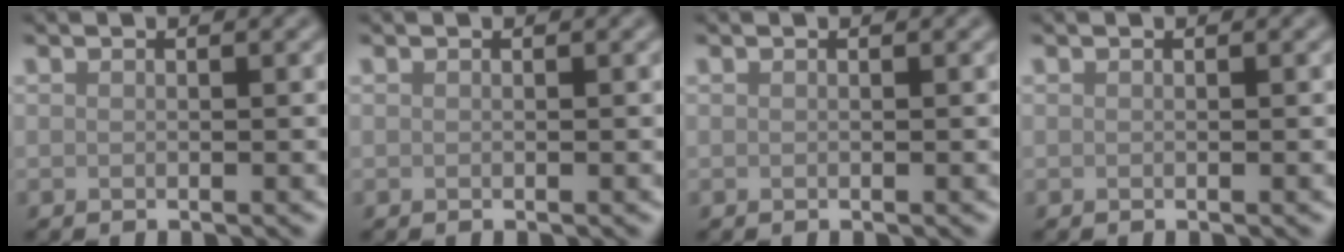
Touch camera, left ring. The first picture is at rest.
{"total": 0.0}
{"total": 0.0}
{"total": 0.0}